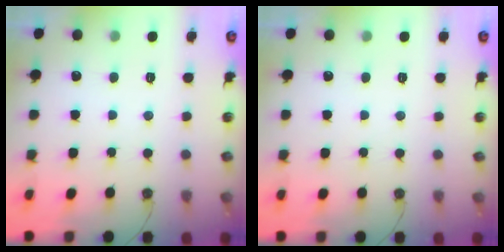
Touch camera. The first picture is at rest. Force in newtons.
{"total": 0.5, "press": 0.5, "slide": 0.2}